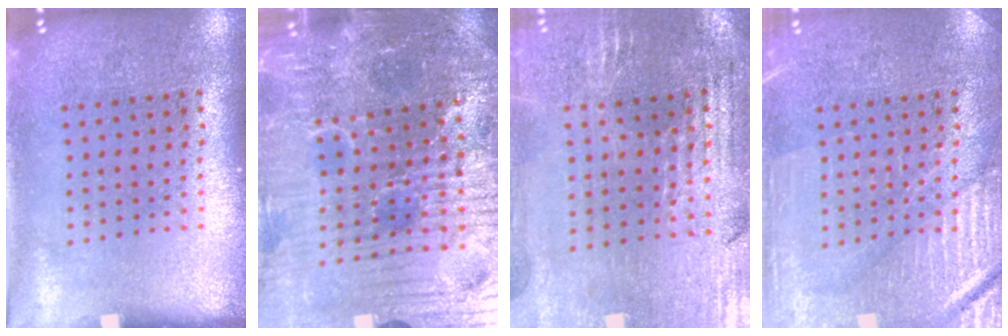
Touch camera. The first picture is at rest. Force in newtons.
{"total": 6.0, "press": 5.7, "slide": 2.0}
{"total": 1.8, "press": 1.7, "slide": 0.4}
{"total": 4.1, "press": 4.1, "slide": 0.7}